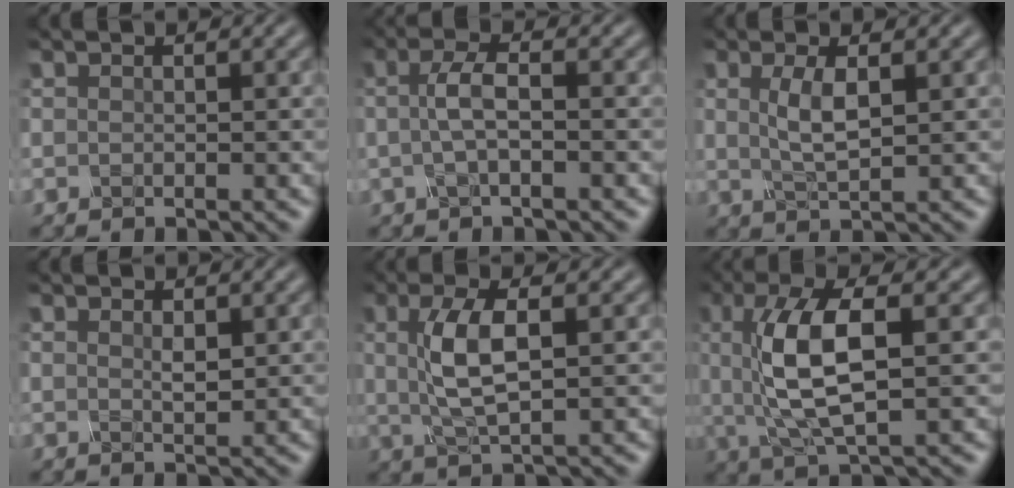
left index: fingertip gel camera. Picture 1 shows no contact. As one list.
[{"total": 2.8, "force": [0.0, 0.8, 2.6], "torque": [-0.056, 0.002, -0.004]}, {"total": 3.0, "force": [0.8, 0.9, 2.8], "torque": [-0.060, 0.000, 0.016]}, {"total": 1.2, "force": [0.5, 0.5, 1.0], "torque": [-0.023, -0.002, 0.011]}, {"total": 5.1, "force": [0.8, 1.7, 4.7], "torque": [-0.099, 0.005, 0.016]}, {"total": 7.6, "force": [0.8, 2.6, 7.1], "torque": [-0.145, -0.001, 0.016]}]